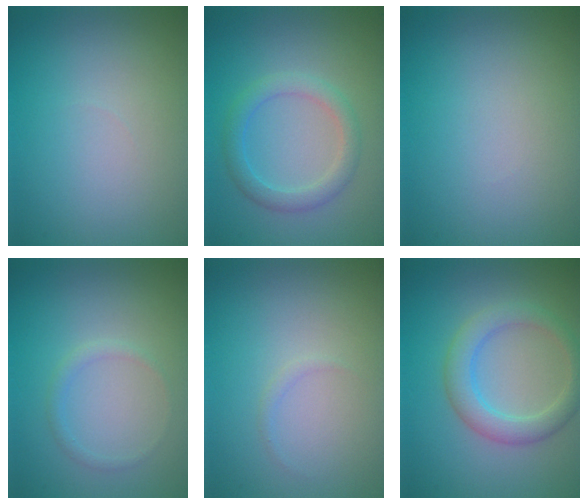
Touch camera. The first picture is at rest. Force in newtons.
{"total": 2.6, "press": 2.6, "slide": 0.1}
{"total": 0.0}
{"total": 0.9, "press": 0.9, "slide": 0.1}
{"total": 0.5, "press": 0.5, "slide": 0.0}
{"total": 3.6, "press": 3.6, "slide": 0.1}